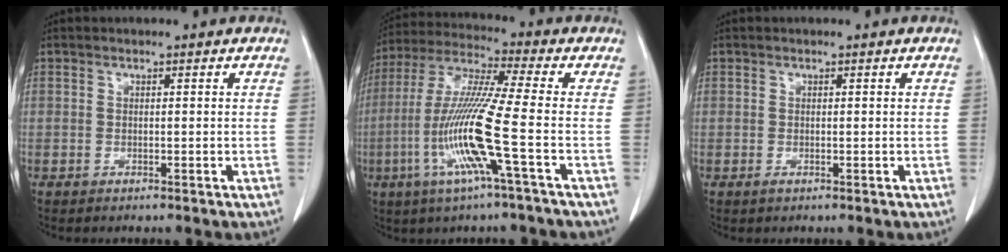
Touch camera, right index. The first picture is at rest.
{"total": 13.6, "force": [-4.0, -1.1, 12.9], "torque": [-0.268, -0.012, -0.089]}
{"total": 0.6, "force": [-0.1, 0.5, 0.4], "torque": [-0.004, 0.000, -0.002]}